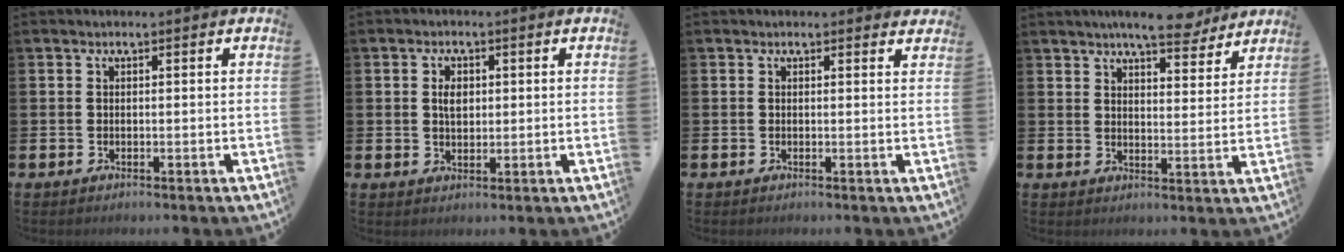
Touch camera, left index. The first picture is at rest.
{"total": 2.5, "force": [0.6, 1.6, 1.8], "torque": [-0.021, 0.000, 0.006]}
{"total": 0.7, "force": [0.6, 0.2, 0.3], "torque": [0.003, -0.001, 0.009]}
{"total": 7.5, "force": [6.9, 1.3, 2.8], "torque": [-0.052, -0.029, 0.122]}